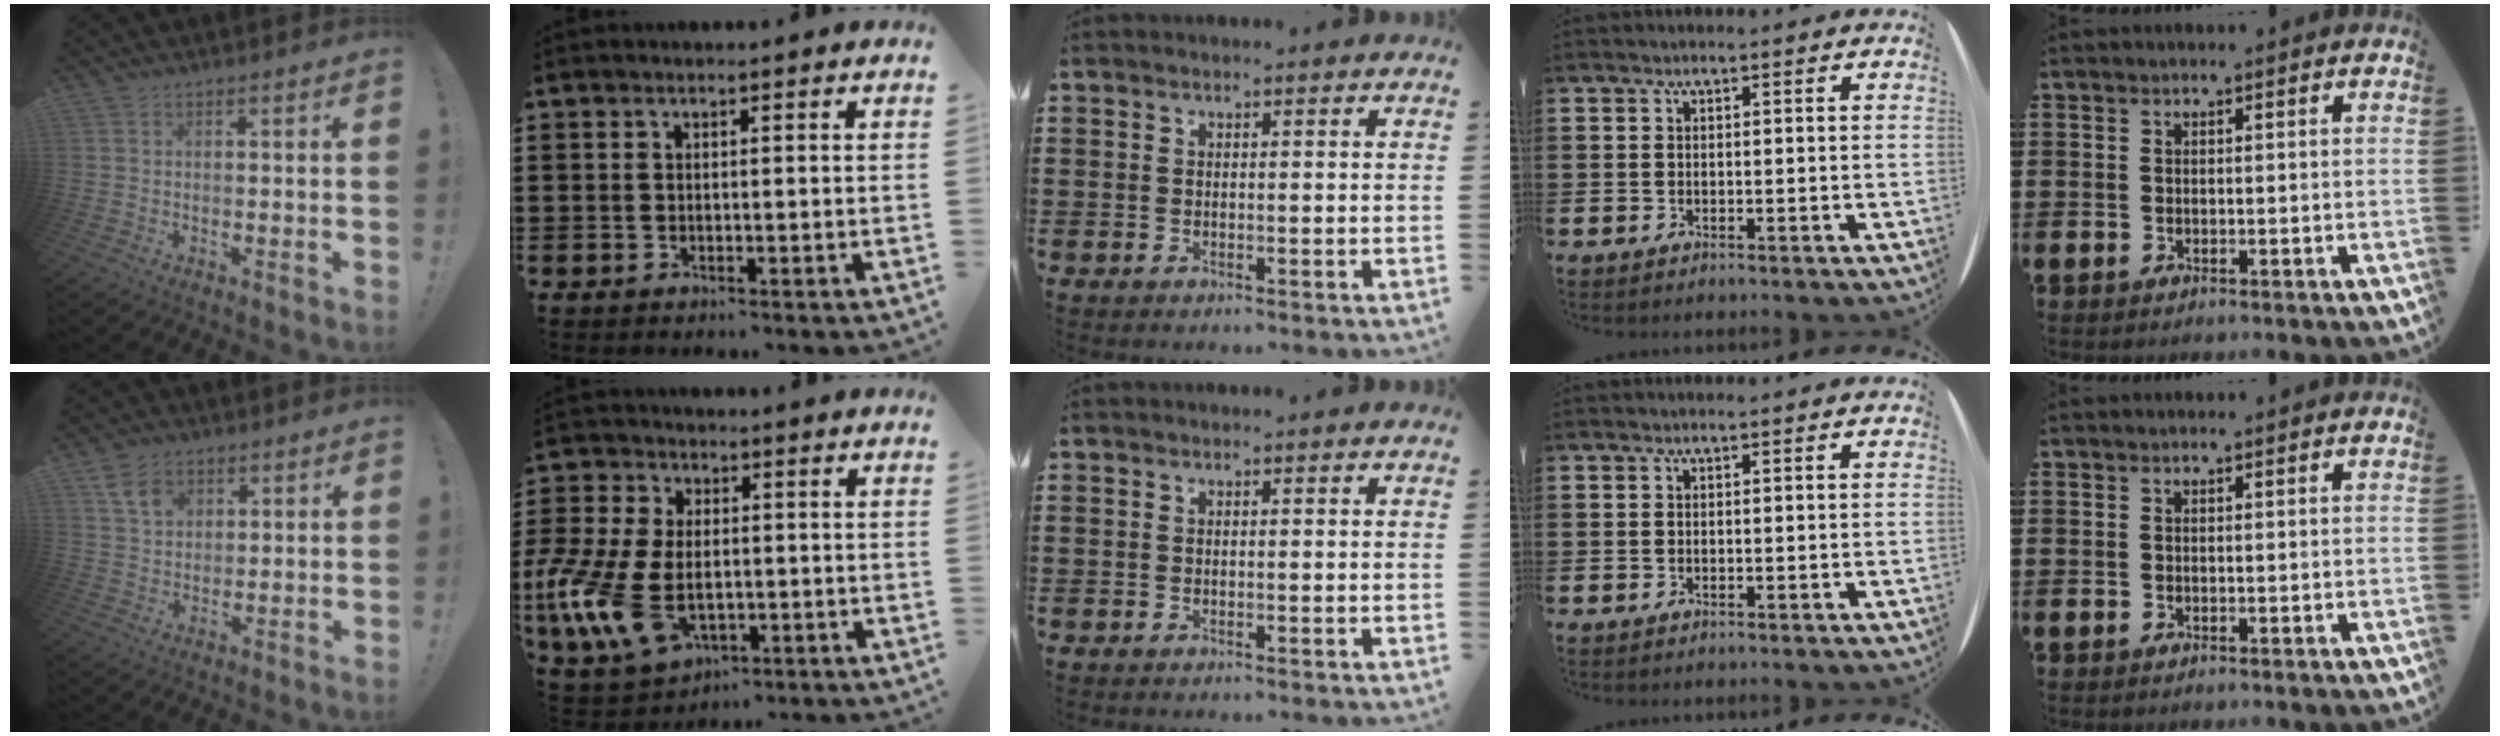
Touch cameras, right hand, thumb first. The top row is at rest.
{"thumb": {"total": 6.6, "force": [3.3, 4.7, 3.3], "torque": [-0.052, -0.006, 0.062]}, "index": {"total": 13.5, "force": [-4.0, 7.9, 10.3], "torque": [-0.258, -0.006, -0.076]}}